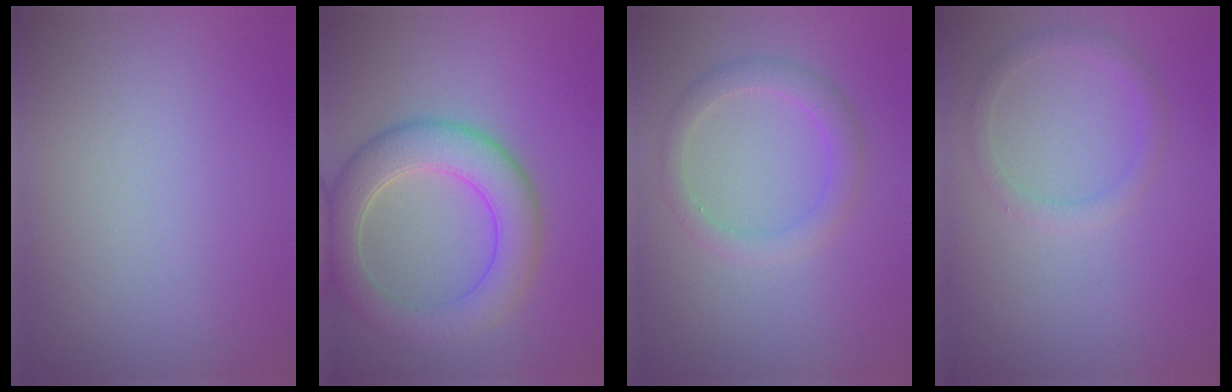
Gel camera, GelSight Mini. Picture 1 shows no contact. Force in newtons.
{"total": 6.2, "press": 6.2, "slide": 0.4}
{"total": 2.4, "press": 2.4, "slide": 0.2}
{"total": 1.5, "press": 1.5, "slide": 0.1}